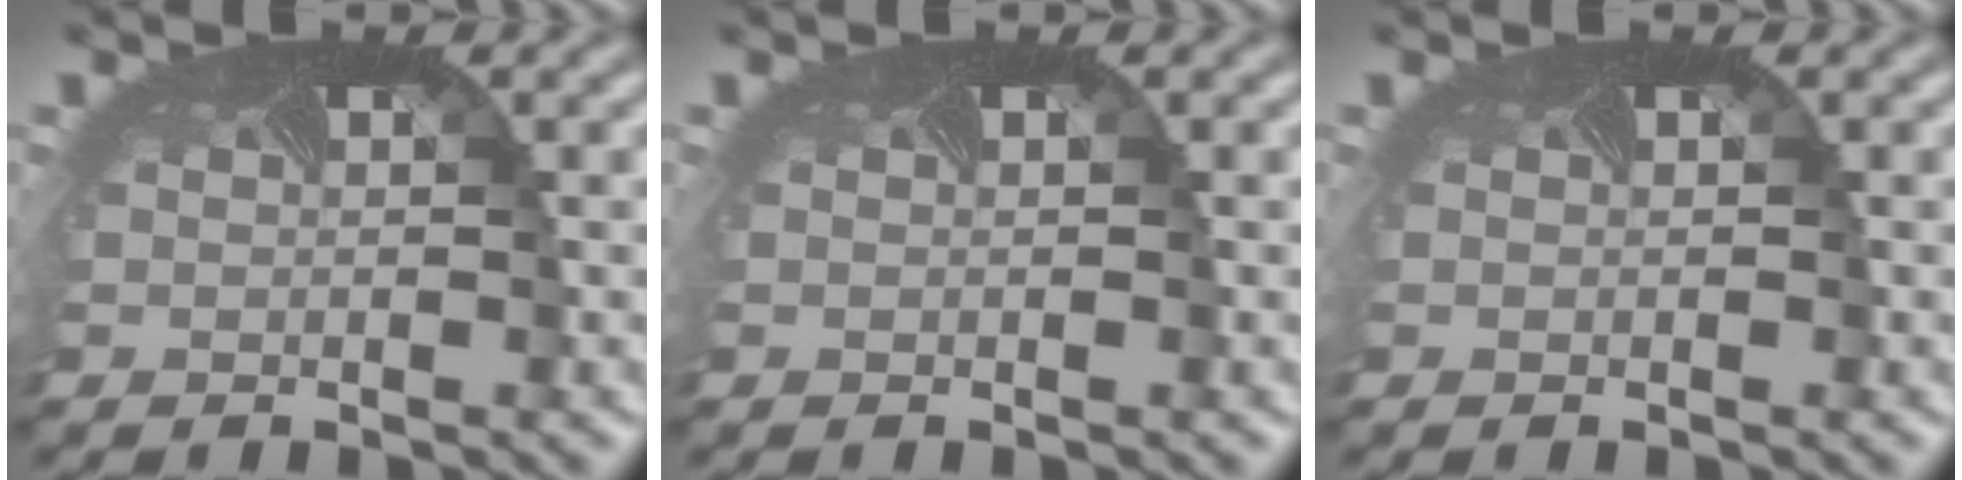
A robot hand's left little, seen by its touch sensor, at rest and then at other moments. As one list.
[{"total": 0.0}, {"total": 0.0}]